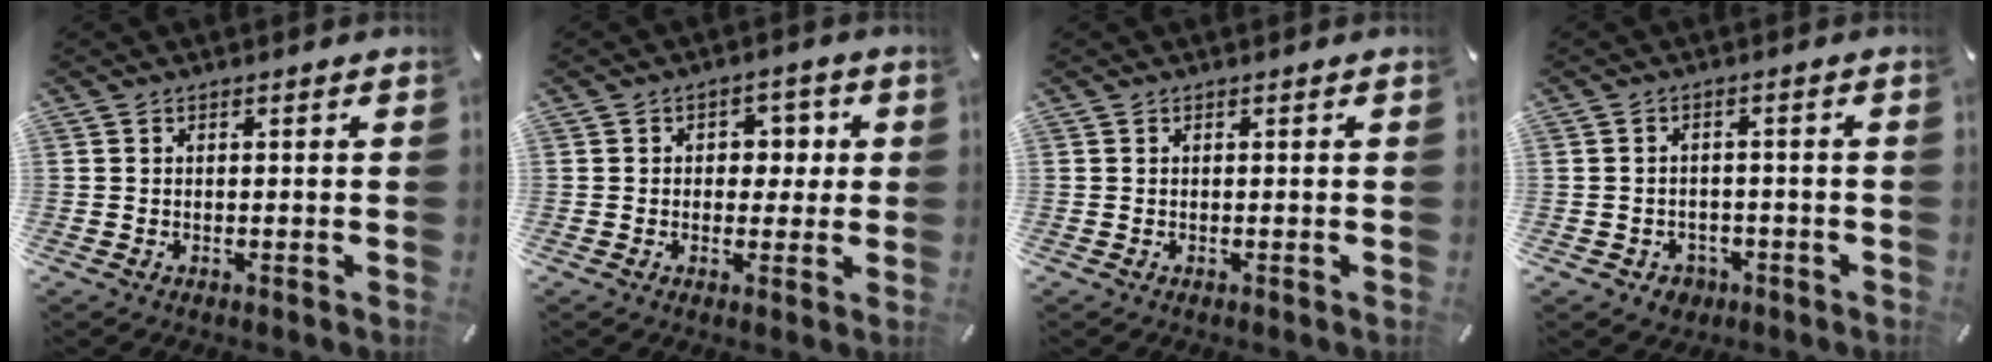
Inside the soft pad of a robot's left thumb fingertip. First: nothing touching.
{"total": 5.2, "force": [0.1, 4.3, 3.0], "torque": [-0.032, 0.004, -0.008]}
{"total": 0.0}
{"total": 3.8, "force": [-1.7, 3.1, 1.2], "torque": [-0.018, 0.002, -0.035]}